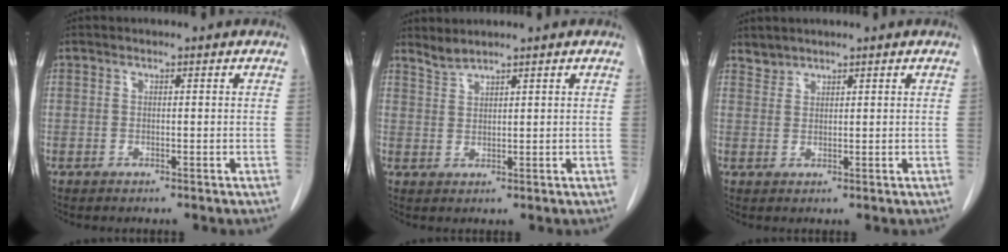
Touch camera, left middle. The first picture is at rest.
{"total": 1.9, "force": [1.9, -0.3, 0.2], "torque": [-0.005, 0.001, 0.043]}
{"total": 1.5, "force": [1.4, 0.3, -0.3], "torque": [0.007, 0.003, 0.028]}